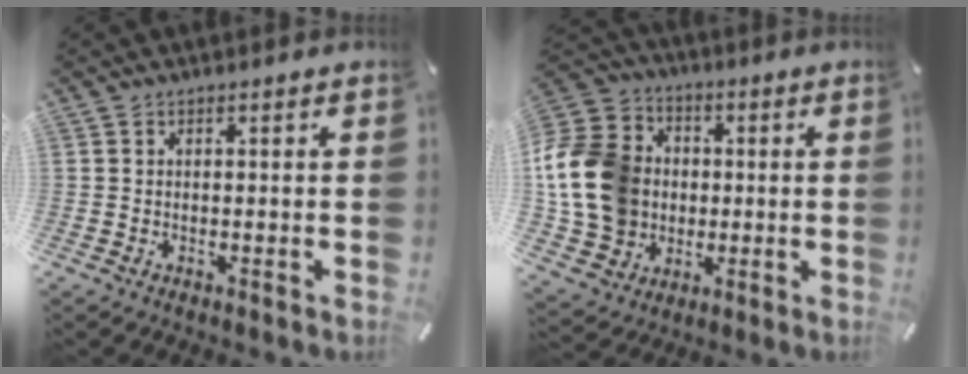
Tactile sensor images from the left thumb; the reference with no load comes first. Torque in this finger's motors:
{"motor_torque": [1.56, 2.94, 1.73, 0.13, 0.19]}